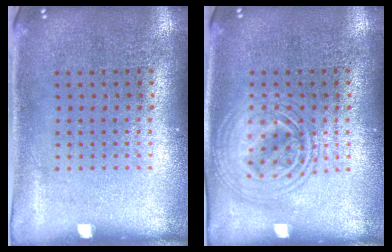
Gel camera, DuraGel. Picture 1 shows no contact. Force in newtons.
{"total": 1.9, "press": 1.9, "slide": 0.3}